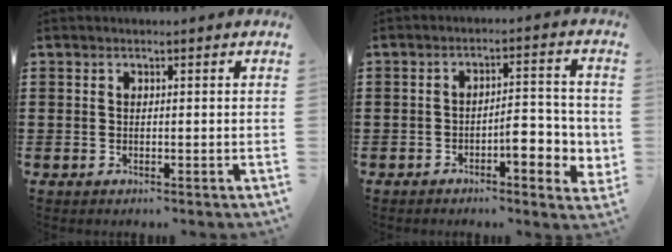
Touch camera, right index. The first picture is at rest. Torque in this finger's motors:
{"motor_torque": [1.04, 0.87, 0.39, 0.10]}